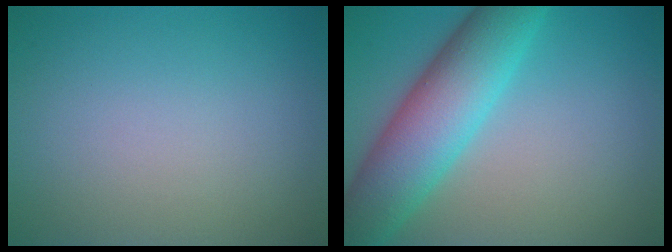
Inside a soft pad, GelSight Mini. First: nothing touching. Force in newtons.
{"total": 8.5, "press": 8.5, "slide": 0.1}